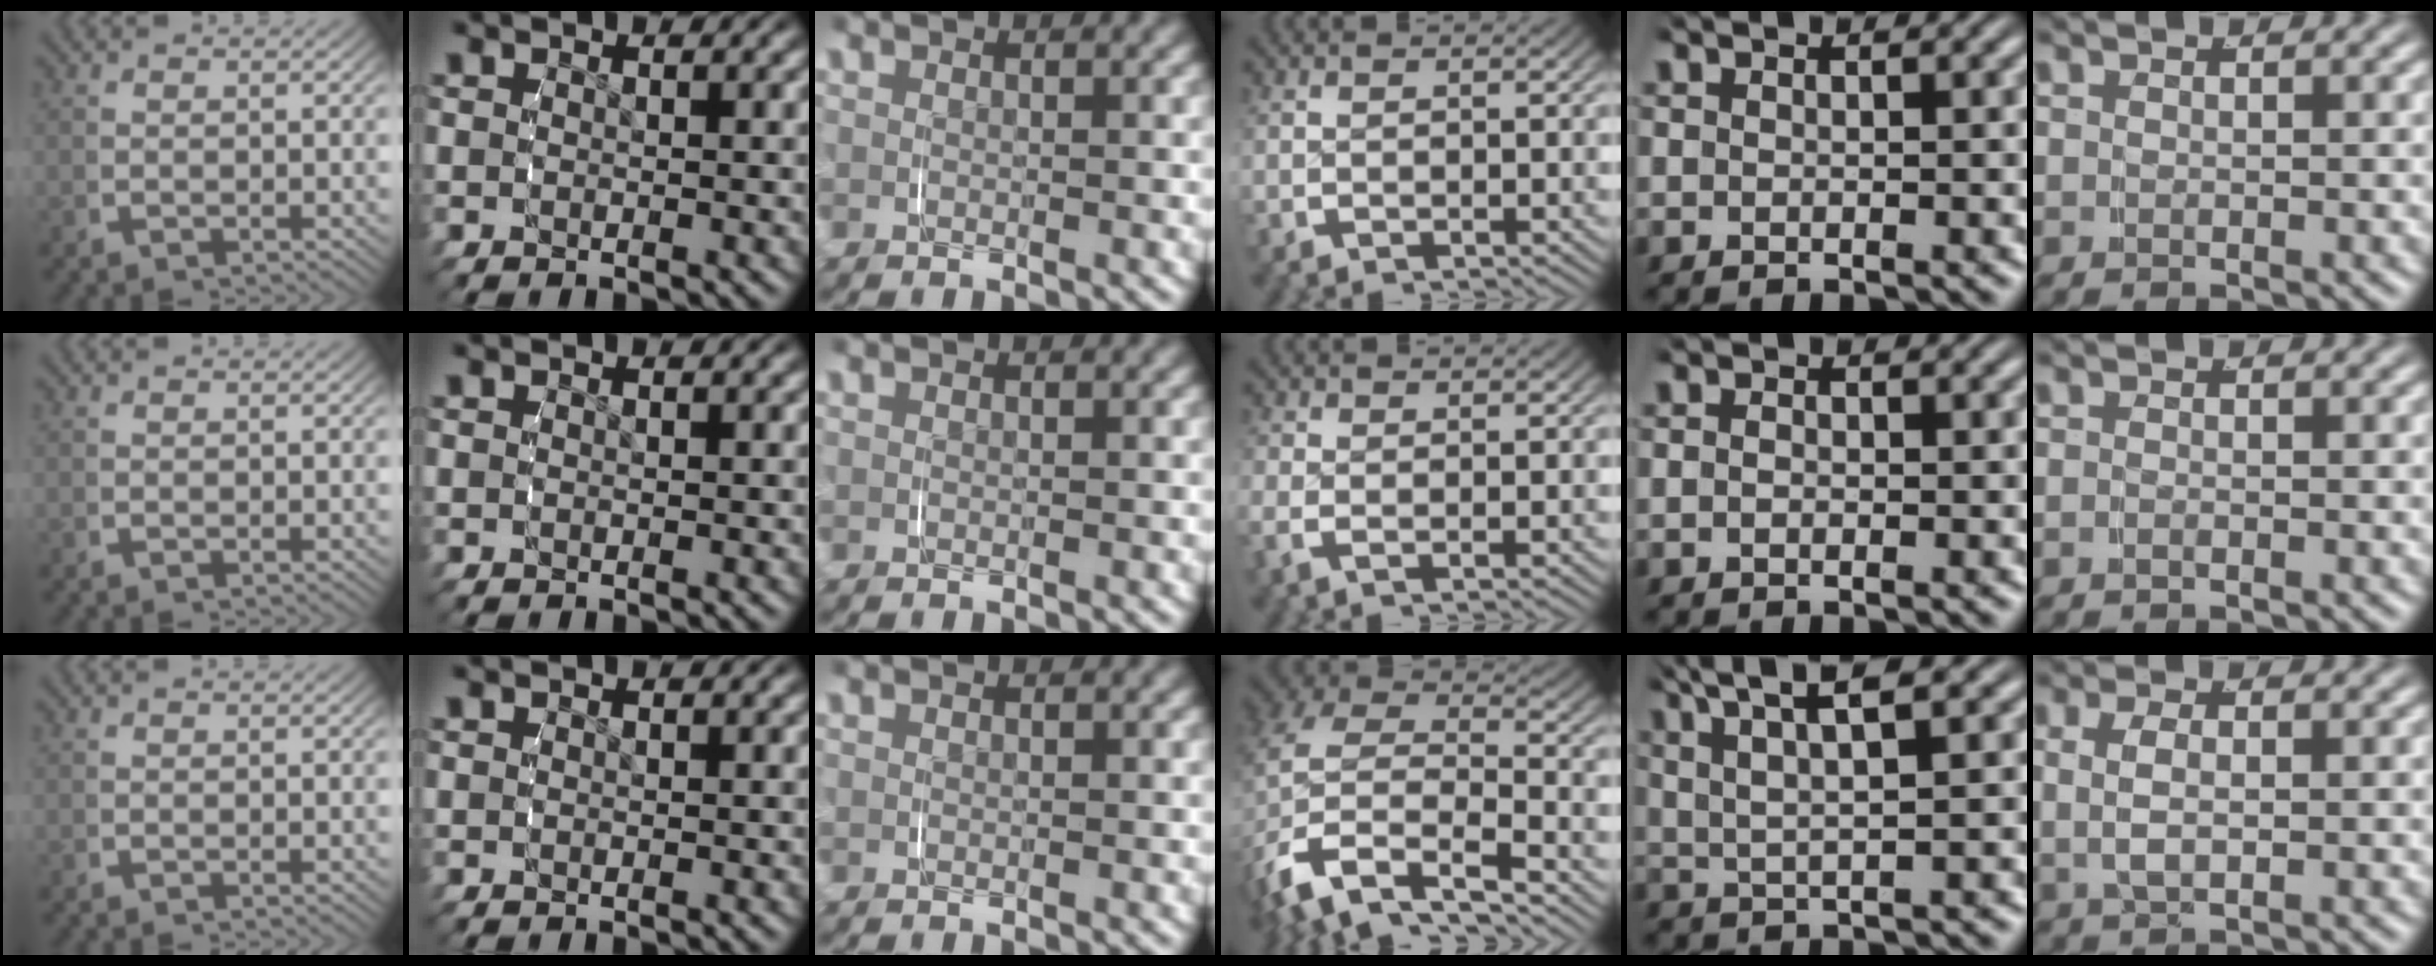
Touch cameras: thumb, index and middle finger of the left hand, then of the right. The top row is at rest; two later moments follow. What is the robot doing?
{"motion": "grasp_and_lifting", "object": "shirt"}